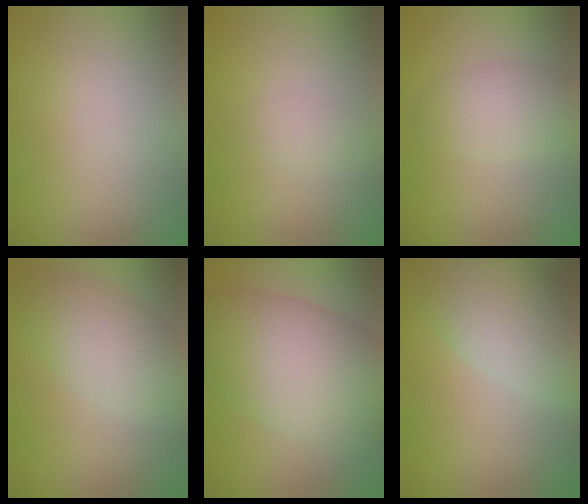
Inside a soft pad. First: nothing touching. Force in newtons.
{"total": 1.3, "press": 1.3, "slide": 0.0}
{"total": 2.7, "press": 2.7, "slide": 0.1}
{"total": 4.6, "press": 4.6, "slide": 0.2}
{"total": 9.7, "press": 9.7, "slide": 0.3}
{"total": 6.5, "press": 6.4, "slide": 0.4}